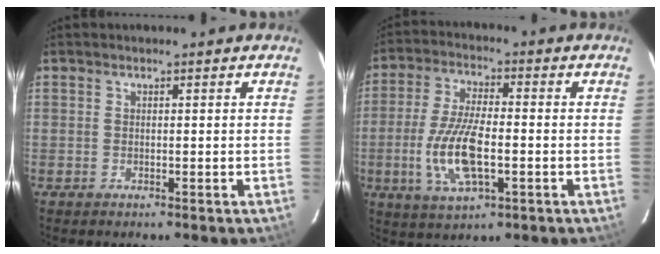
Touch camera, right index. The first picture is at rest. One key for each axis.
{"total": 12.1, "fx": -2.8, "fy": 4.3, "fz": 11.0, "tx": -0.231, "ty": -0.007, "tz": -0.053}